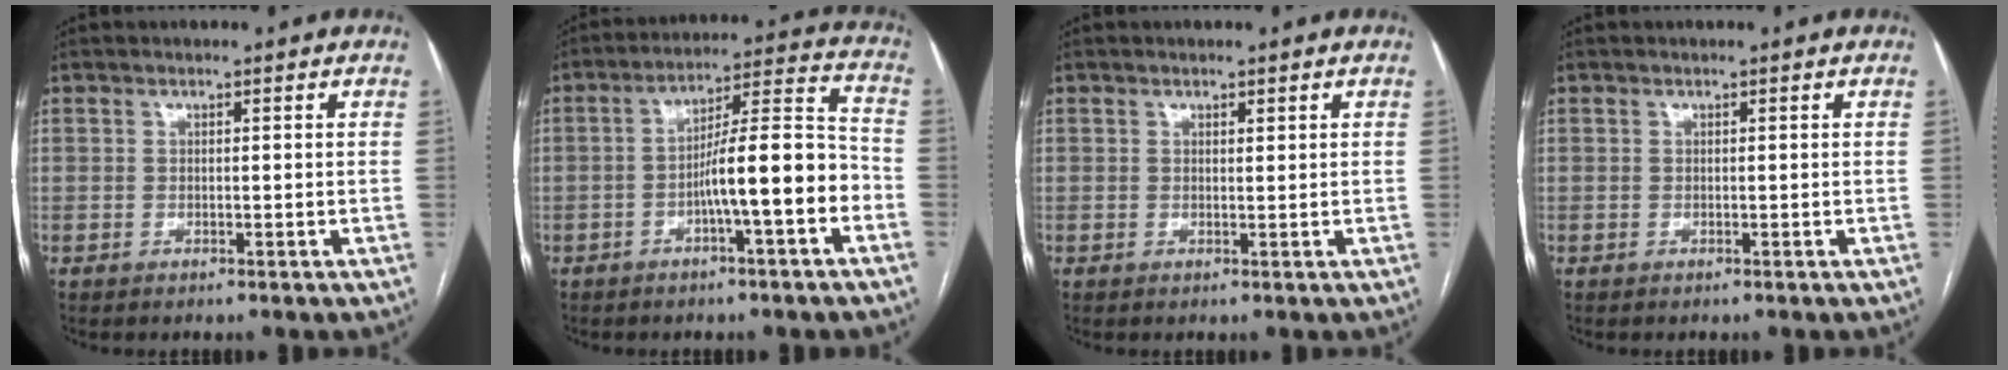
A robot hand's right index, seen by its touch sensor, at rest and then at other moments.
{"total": 11.6, "force": [-4.0, 0.9, 10.9], "torque": [-0.174, 0.027, -0.060]}
{"total": 0.6, "force": [0.4, 0.2, 0.4], "torque": [-0.007, -0.003, 0.006]}
{"total": 0.0}